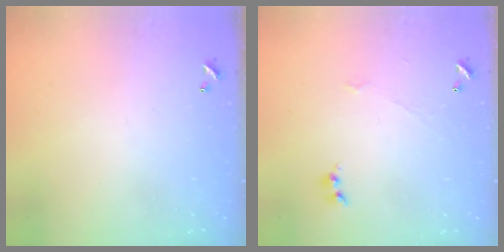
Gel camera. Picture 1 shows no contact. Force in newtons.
{"total": 1.2, "press": 1.1, "slide": 0.4}